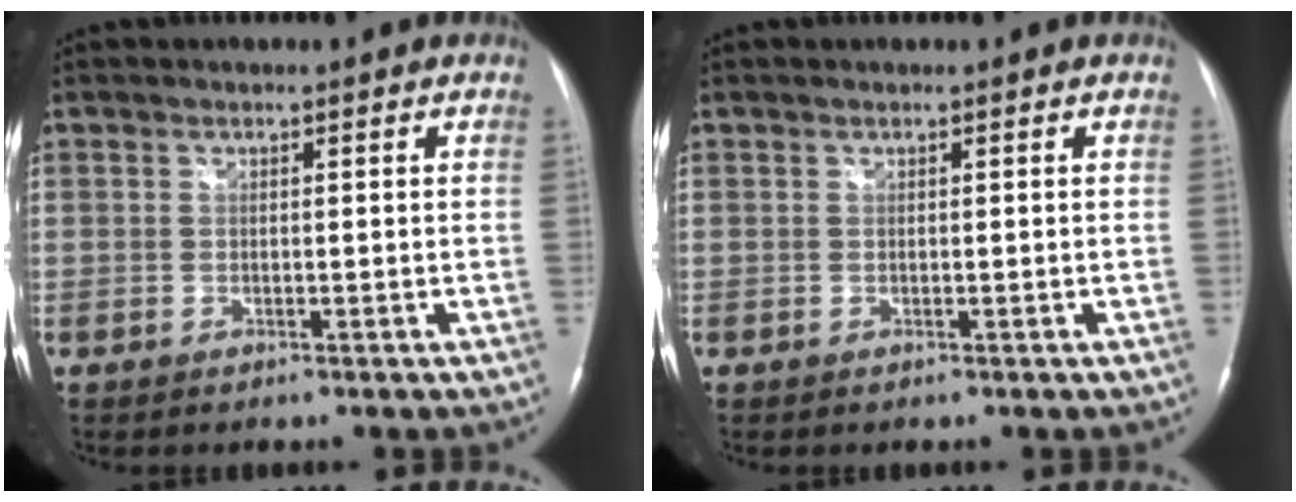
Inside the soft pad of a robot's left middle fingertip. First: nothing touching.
{"total": 0.0}